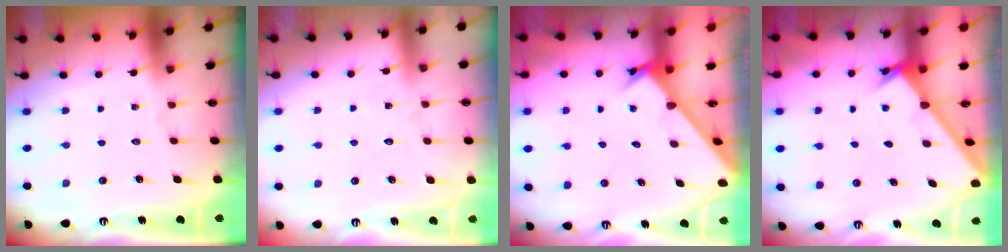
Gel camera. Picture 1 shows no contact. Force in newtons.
{"total": 4.9, "press": 4.9, "slide": 0.5}
{"total": 2.6, "press": 2.6, "slide": 0.3}
{"total": 2.0, "press": 2.0, "slide": 0.1}